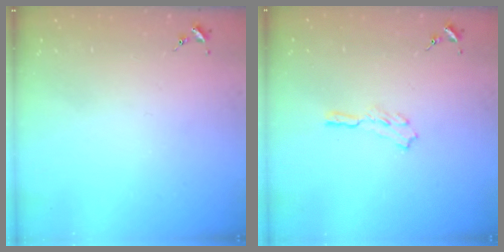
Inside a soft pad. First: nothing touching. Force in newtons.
{"total": 3.8, "press": 3.8, "slide": 0.3}